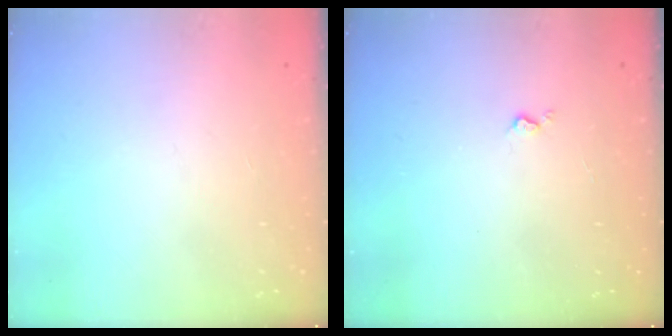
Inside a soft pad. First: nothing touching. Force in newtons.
{"total": 2.9, "press": 2.9, "slide": 0.5}